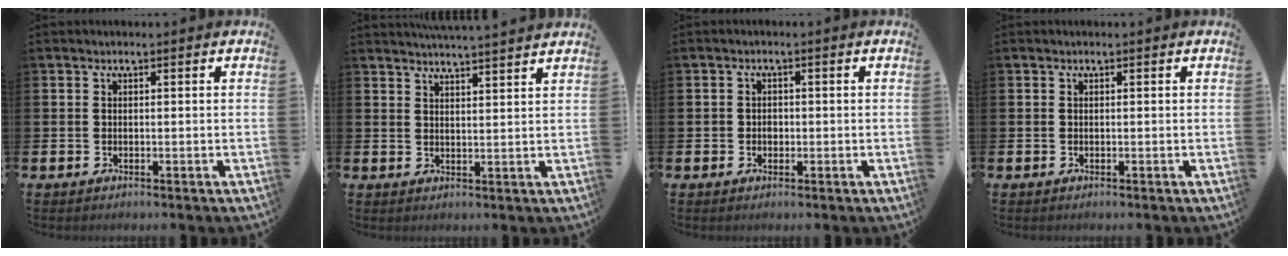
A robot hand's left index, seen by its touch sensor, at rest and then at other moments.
{"total": 4.0, "force": [3.9, -0.8, 0.0], "torque": [-0.006, -0.023, 0.070]}
{"total": 1.2, "force": [-0.1, 1.1, 0.5], "torque": [0.002, 0.002, -0.007]}
{"total": 0.0}